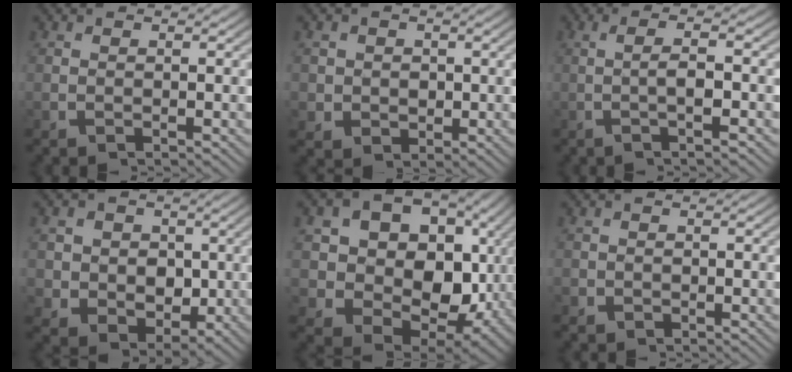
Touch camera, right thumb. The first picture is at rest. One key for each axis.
{"total": 3.6, "fx": 0.2, "fy": 3.3, "fz": 1.5, "tx": -0.032, "ty": -0.021, "tz": 0.014}
{"total": 4.0, "fx": -0.2, "fy": 0.6, "fz": 3.9, "tx": -0.071, "ty": 0.009, "tz": -0.007}
{"total": 8.7, "fx": 0.1, "fy": 7.4, "fz": 4.7, "tx": -0.106, "ty": -0.049, "tz": 0.020}
{"total": 19.6, "fx": 2.3, "fy": 15.1, "fz": 12.3, "tx": -0.235, "ty": -0.038, "tz": 0.035}
{"total": 0.9, "fx": -0.4, "fy": 0.8, "fz": 0.1, "tx": -0.001, "ty": -0.006, "tz": -0.008}